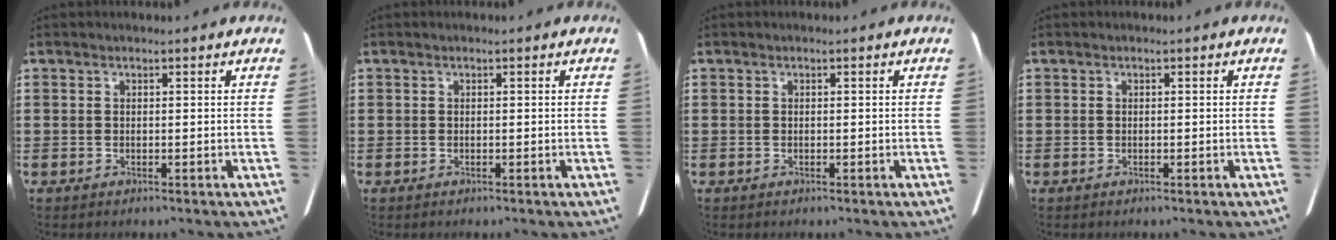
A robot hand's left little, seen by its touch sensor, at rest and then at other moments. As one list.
[{"total": 0.0}, {"total": 0.0}, {"total": 0.0}]